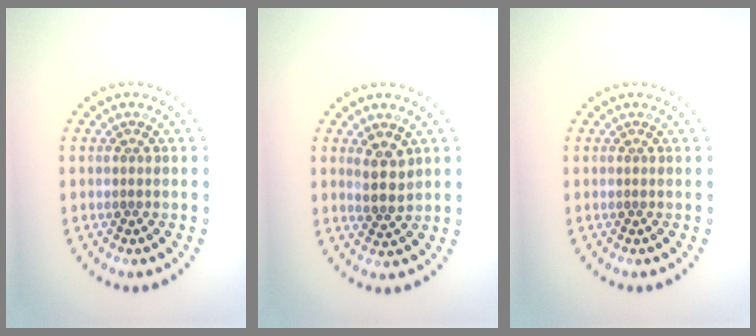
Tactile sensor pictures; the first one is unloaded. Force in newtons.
{"total": 2.3, "press": 2.1, "slide": 1.1}
{"total": 0.0}